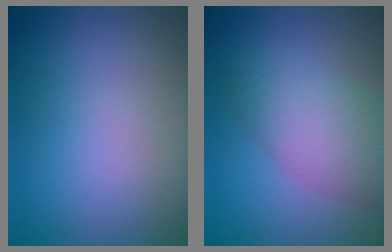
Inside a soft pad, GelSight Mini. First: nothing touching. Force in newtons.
{"total": 4.7, "press": 4.7, "slide": 0.3}